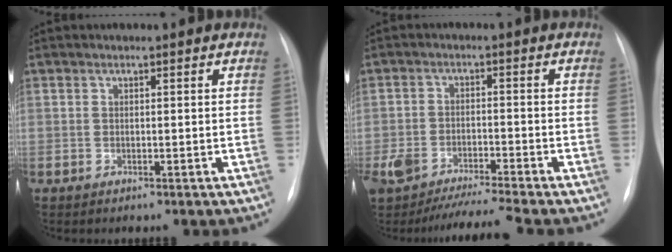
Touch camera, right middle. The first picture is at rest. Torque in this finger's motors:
{"motor_torque": [0.69, -0.67, 0.13, 0.05]}